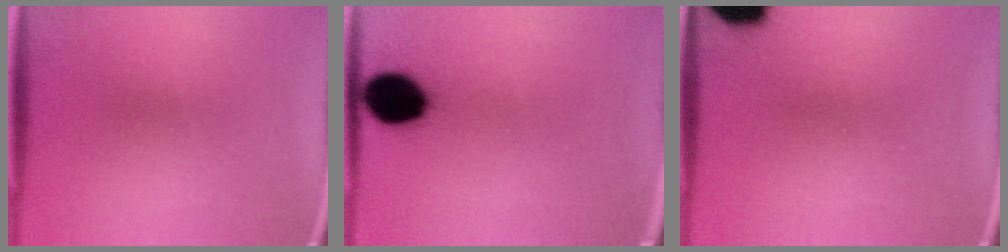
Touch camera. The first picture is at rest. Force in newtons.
{"total": 11.2}
{"total": 16.8}